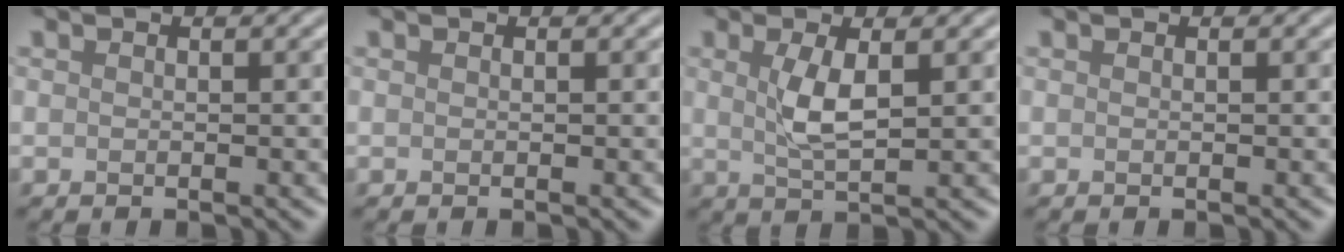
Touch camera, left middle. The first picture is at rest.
{"total": 0.0}
{"total": 3.1, "force": [0.7, 0.9, 2.9], "torque": [-0.064, -0.001, 0.016]}
{"total": 0.0}